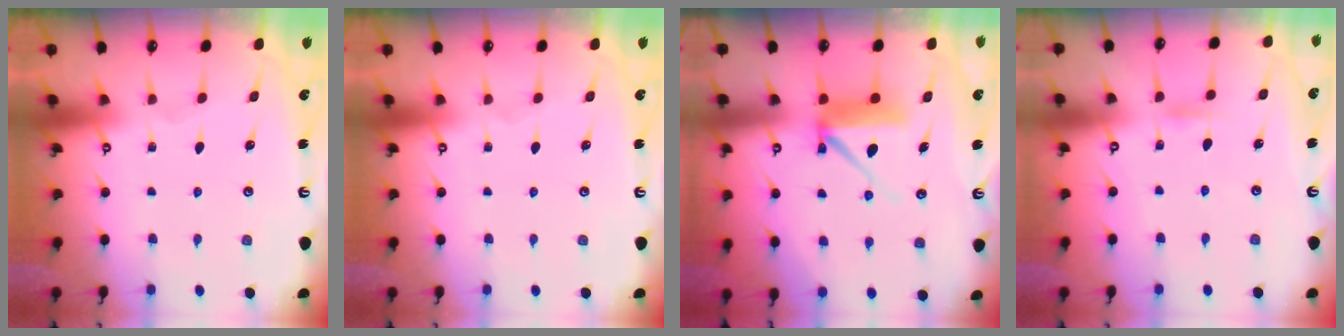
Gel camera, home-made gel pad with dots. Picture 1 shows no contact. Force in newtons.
{"total": 0.0}
{"total": 9.0, "press": 9.0, "slide": 0.7}
{"total": 4.9, "press": 4.9, "slide": 0.5}